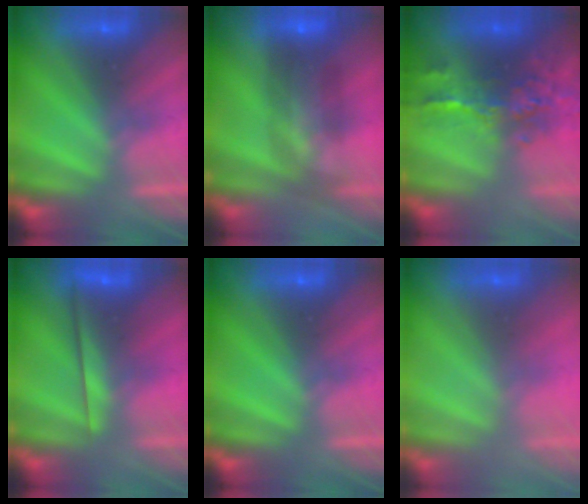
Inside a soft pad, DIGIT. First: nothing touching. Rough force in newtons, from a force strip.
{"total": 5.5}
{"total": 9.1}
{"total": 2.3}
{"total": 0.0}
{"total": 2.7}